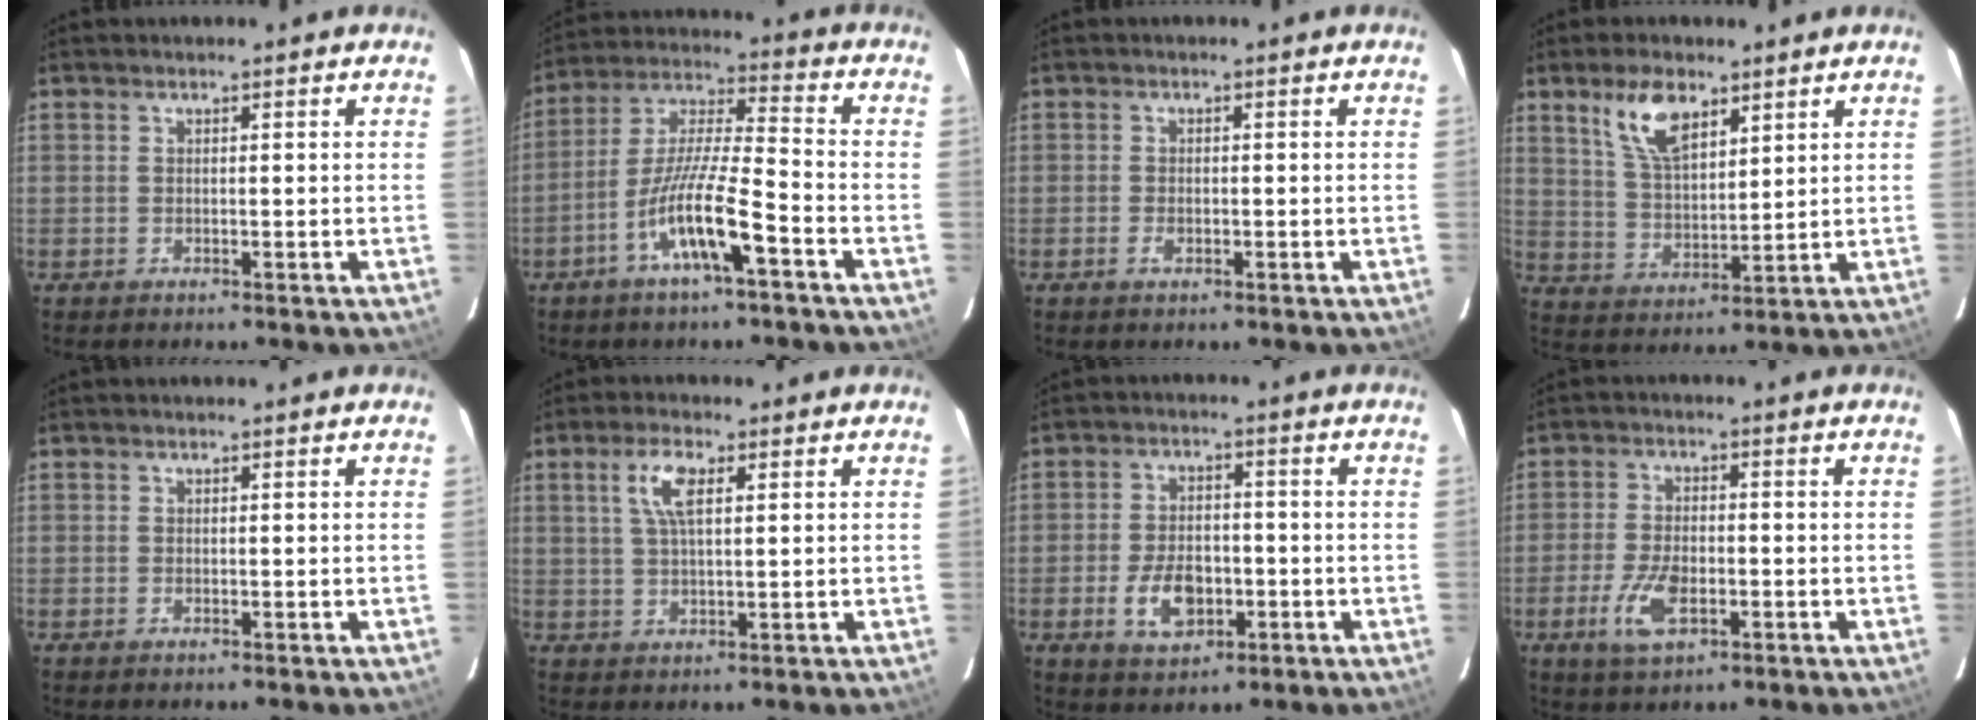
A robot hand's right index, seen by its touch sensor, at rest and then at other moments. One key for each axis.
{"total": 12.1, "fx": -6.1, "fy": 1.4, "fz": 10.4, "tx": -0.209, "ty": -0.004, "tz": -0.118}
{"total": 1.7, "fx": -0.8, "fy": 1.0, "fz": 1.1, "tx": -0.024, "ty": -0.001, "tz": -0.014}
{"total": 9.6, "fx": 5.7, "fy": 4.4, "fz": 6.4, "tx": -0.118, "ty": 0.011, "tz": 0.117}
{"total": 0.0}
{"total": 5.6, "fx": 2.1, "fy": 2.0, "fz": 4.8, "tx": -0.093, "ty": 0.009, "tz": 0.040}
{"total": 8.4, "fx": -2.9, "fy": 5.2, "fz": 6.0, "tx": -0.122, "ty": 0.002, "tz": -0.040}
{"total": 7.9, "fx": -3.1, "fy": 3.9, "fz": 6.1, "tx": -0.138, "ty": -0.009, "tz": -0.055}